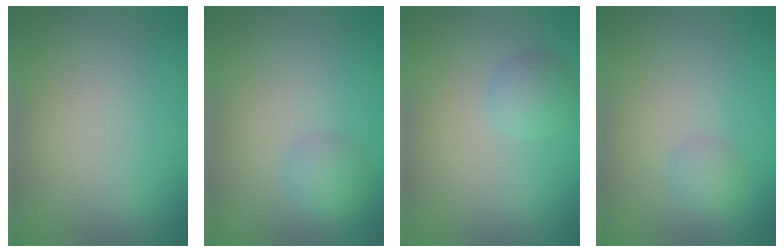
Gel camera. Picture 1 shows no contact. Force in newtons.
{"total": 1.6, "press": 1.6, "slide": 0.1}
{"total": 1.8, "press": 1.8, "slide": 0.1}
{"total": 1.2, "press": 1.2, "slide": 0.0}